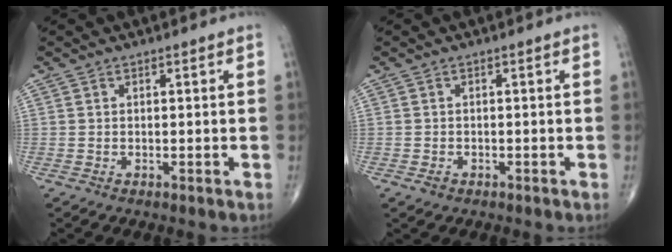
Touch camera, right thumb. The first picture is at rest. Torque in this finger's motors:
{"motor_torque": [0.21, -0.05, -0.05, -0.39, 0.03]}